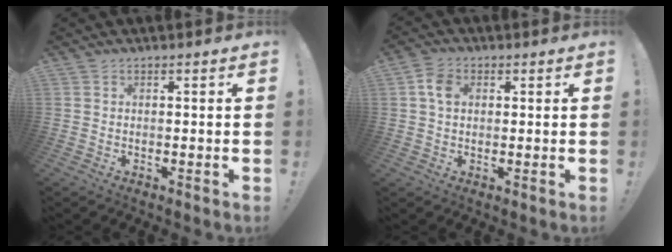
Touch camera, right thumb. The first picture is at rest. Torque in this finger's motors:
{"motor_torque": [0.15, 0.14, -0.03, 0.07, 0.00]}